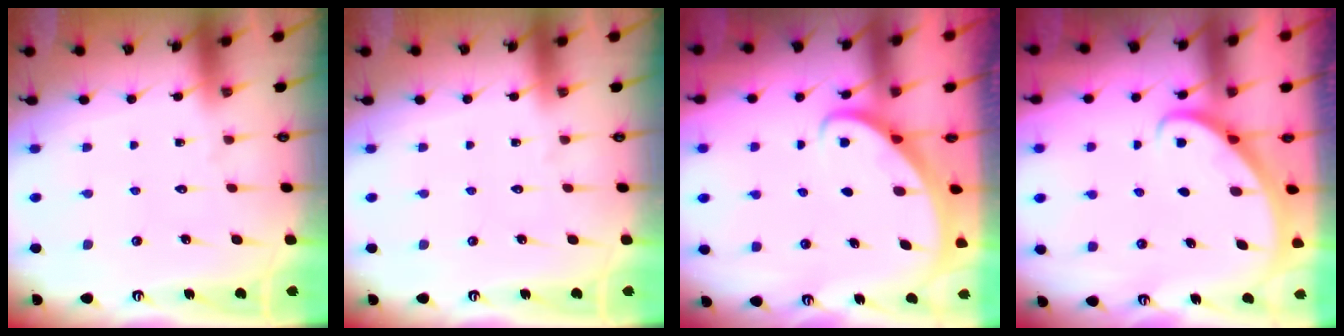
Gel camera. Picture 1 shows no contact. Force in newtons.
{"total": 0.0}
{"total": 2.7, "press": 2.7, "slide": 0.2}
{"total": 2.9, "press": 2.9, "slide": 0.2}